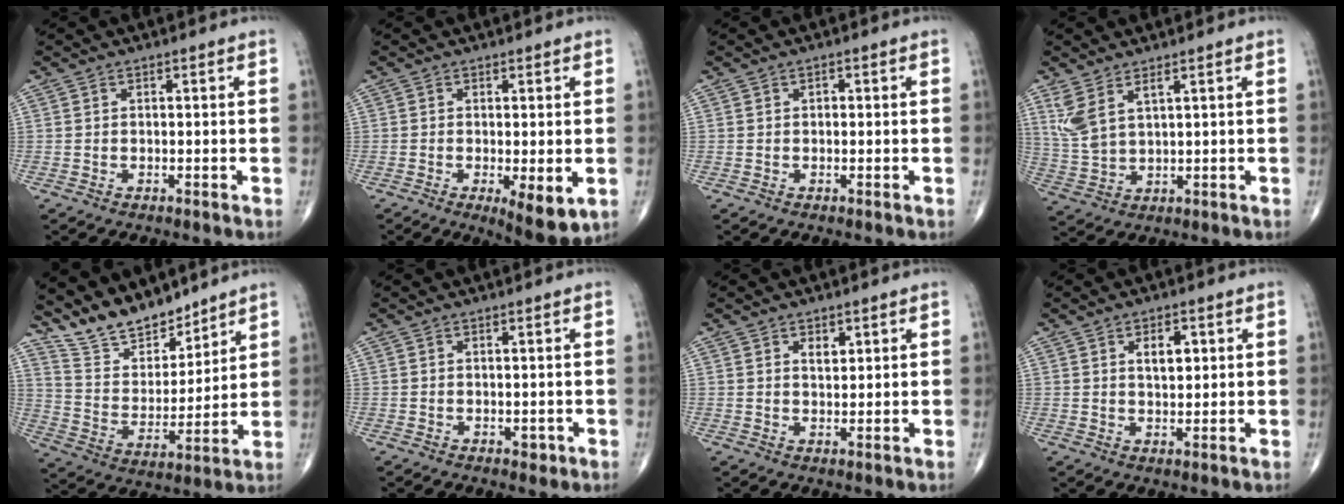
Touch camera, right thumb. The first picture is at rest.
{"total": 7.5, "force": [-2.1, 2.3, 6.8], "torque": [-0.101, -0.020, -0.029]}
{"total": 0.8, "force": [0.1, 0.6, 0.5], "torque": [-0.003, 0.002, 0.000]}
{"total": 6.4, "force": [3.4, 2.6, 4.8], "torque": [-0.108, -0.013, 0.082]}
{"total": 12.9, "force": [11.2, 4.9, 4.3], "torque": [-0.048, -0.070, 0.217]}
{"total": 1.9, "force": [-0.8, 1.2, 1.2], "torque": [-0.009, 0.001, -0.009]}
{"total": 2.7, "force": [1.3, 1.6, 1.7], "torque": [-0.014, -0.008, 0.022]}
{"total": 4.5, "force": [1.5, 2.5, 3.5], "torque": [-0.041, -0.006, 0.023]}